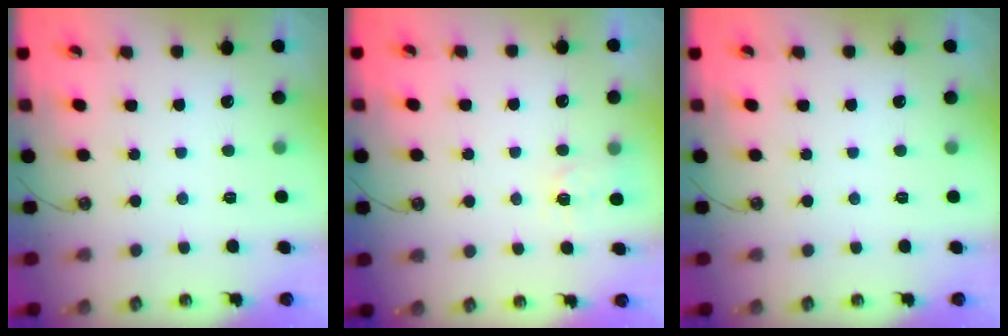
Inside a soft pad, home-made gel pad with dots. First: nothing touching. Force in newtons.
{"total": 4.7, "press": 4.6, "slide": 0.5}
{"total": 0.0}